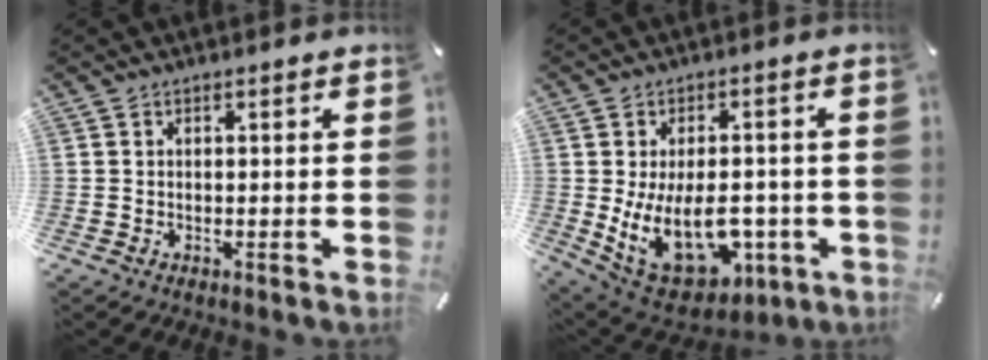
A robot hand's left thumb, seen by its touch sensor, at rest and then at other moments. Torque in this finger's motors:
{"motor_torque": [1.34, 3.43, 0.66, 0.68, 0.25]}